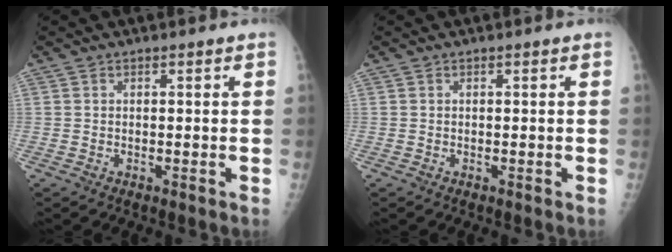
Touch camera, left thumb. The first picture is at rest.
{"total": 0.0}